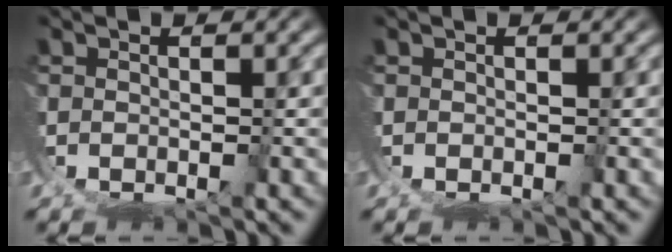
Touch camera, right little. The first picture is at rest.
{"total": 0.0}